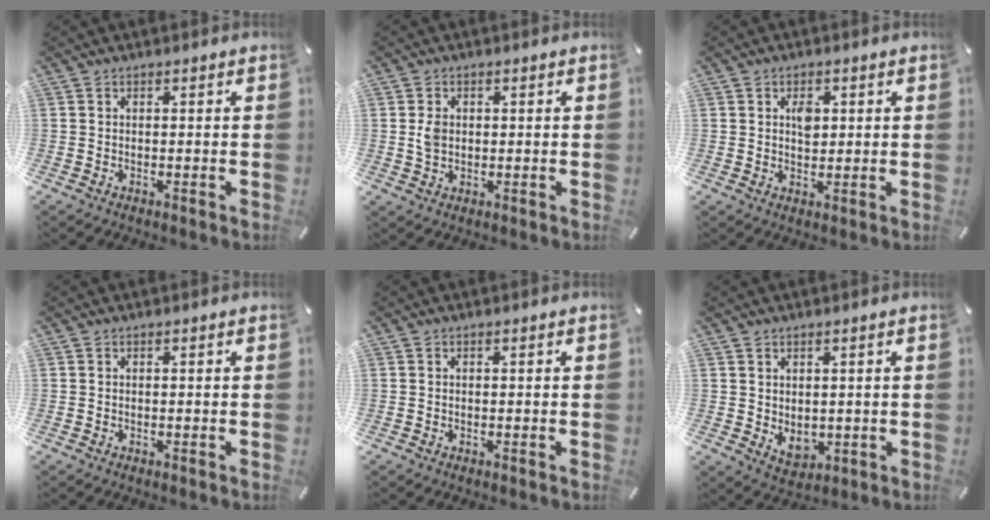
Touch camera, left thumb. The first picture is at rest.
{"total": 3.0, "force": [0.3, 2.4, 1.8], "torque": [-0.036, 0.007, 0.005]}
{"total": 3.5, "force": [0.9, 2.4, 2.4], "torque": [-0.027, -0.002, 0.009]}
{"total": 0.0}
{"total": 0.0}
{"total": 3.6, "force": [1.1, 3.1, 1.4], "torque": [-0.004, -0.009, 0.020]}